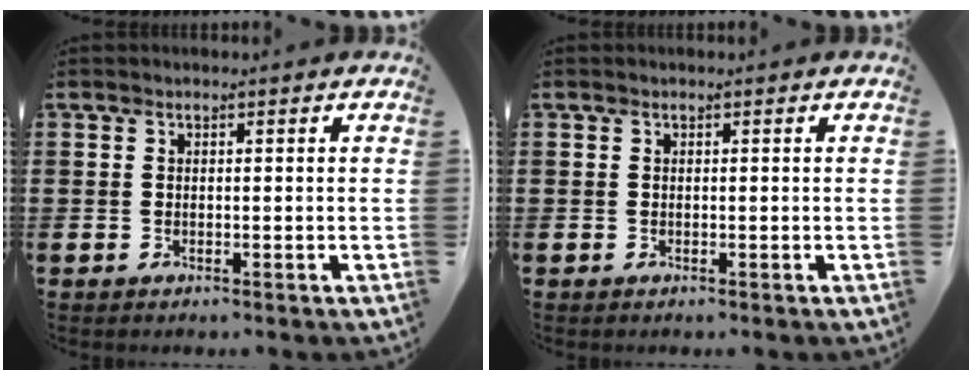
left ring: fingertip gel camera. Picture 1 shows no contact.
{"total": 0.0}